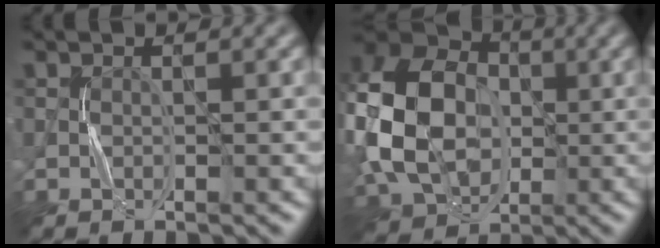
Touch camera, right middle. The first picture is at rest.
{"total": 15.1, "force": [-0.5, 11.2, 10.2], "torque": [-0.236, 0.009, -0.017]}